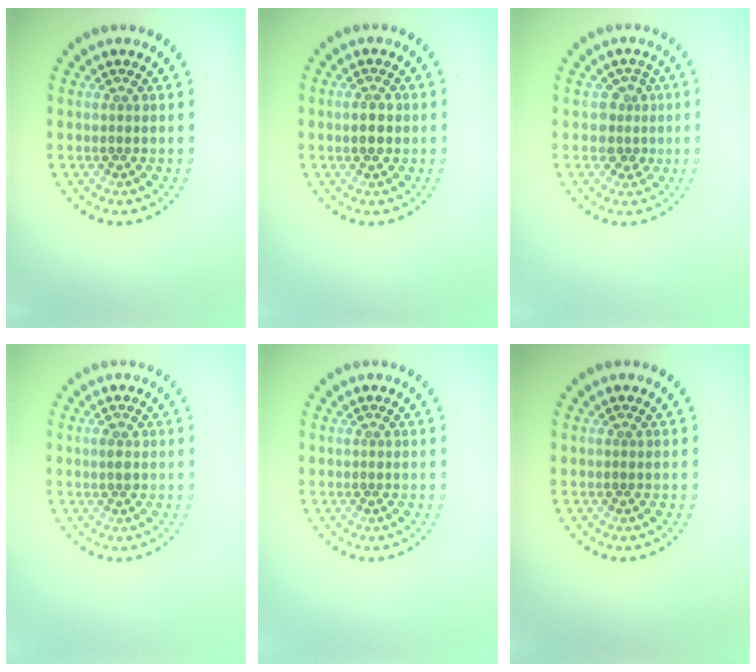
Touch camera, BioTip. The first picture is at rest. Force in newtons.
{"total": 2.3, "press": 2.2, "slide": 0.1}
{"total": 2.3, "press": 1.8, "slide": 1.4}
{"total": 0.9, "press": 0.9, "slide": 0.1}
{"total": 0.0}
{"total": 0.0}